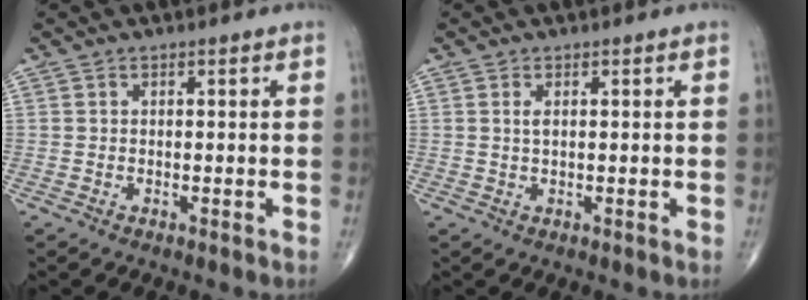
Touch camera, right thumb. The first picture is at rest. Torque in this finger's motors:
{"motor_torque": [-0.41, 0.35, 0.30, 0.14, -0.05]}